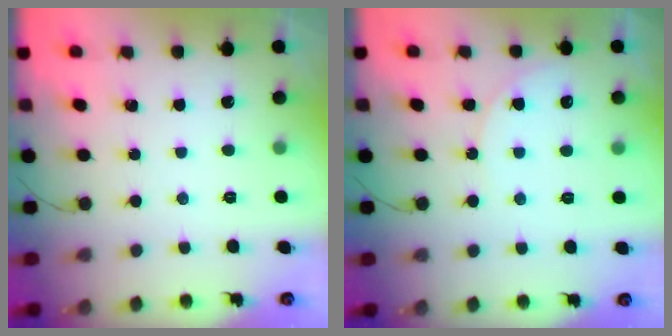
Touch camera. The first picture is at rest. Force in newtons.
{"total": 6.5, "press": 6.5, "slide": 0.6}